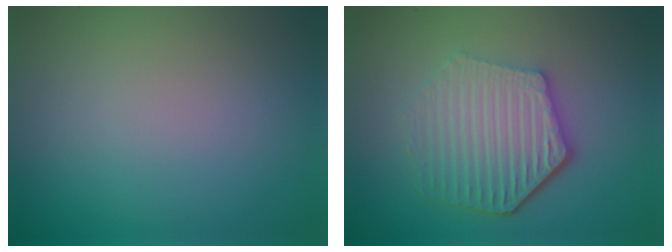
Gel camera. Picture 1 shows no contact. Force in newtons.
{"total": 5.8, "press": 4.4, "slide": 3.7}